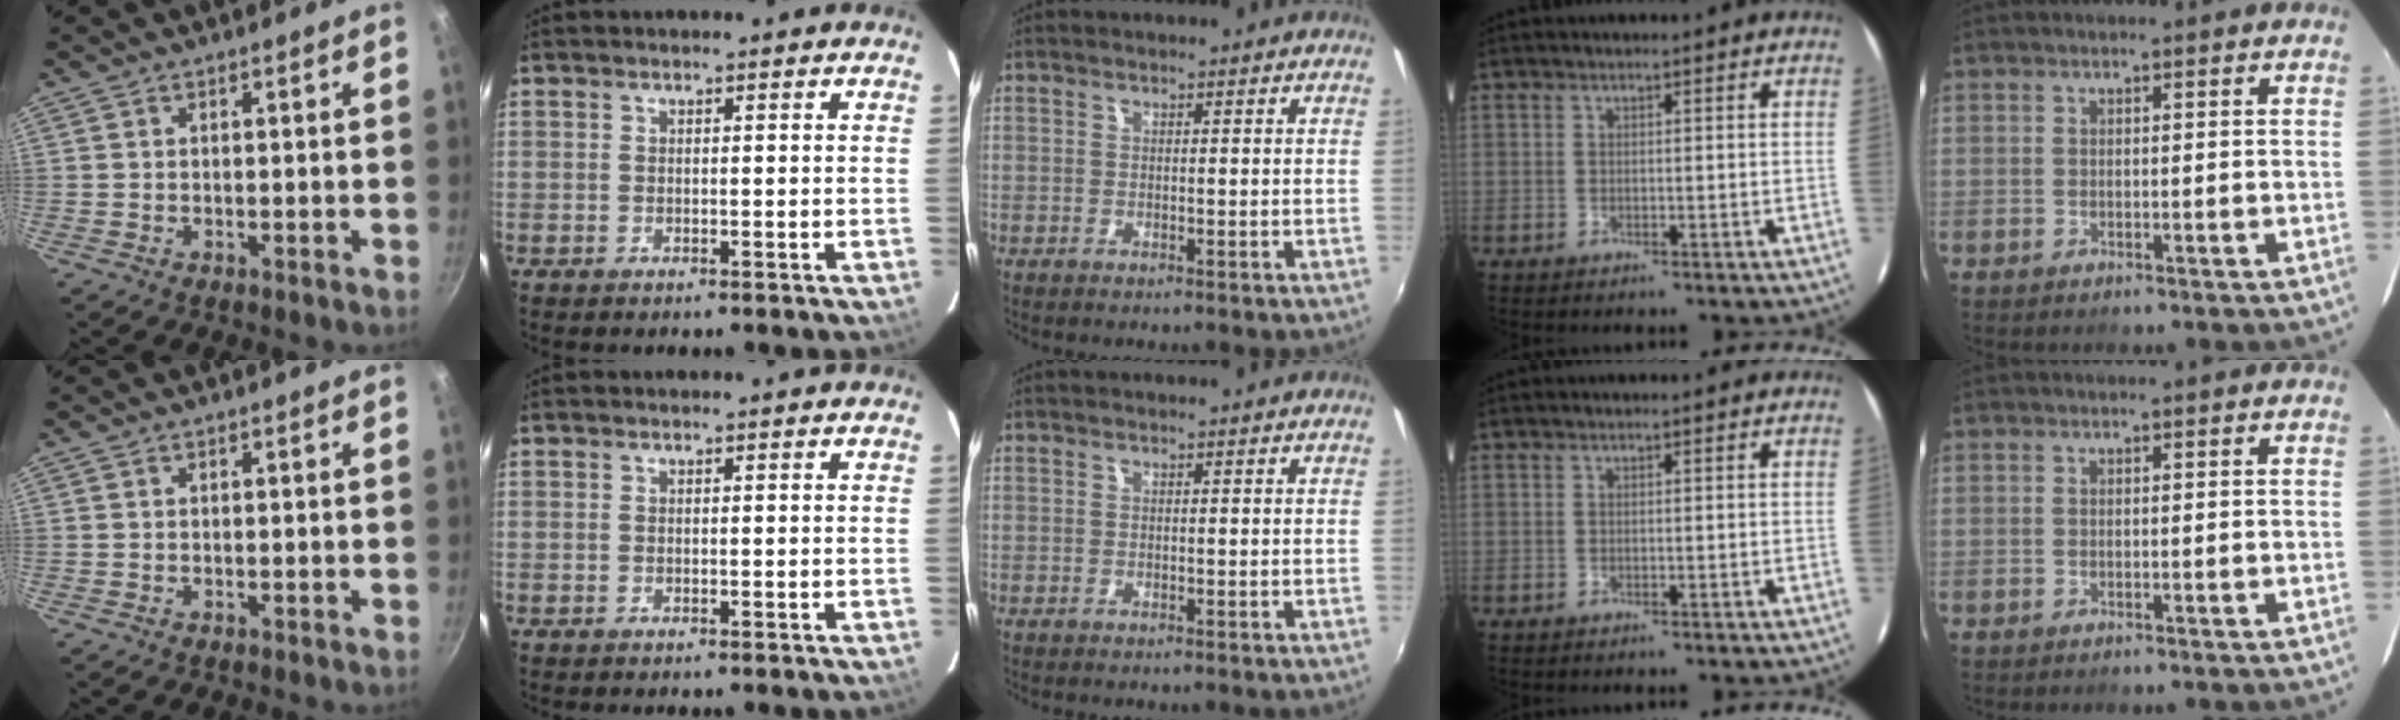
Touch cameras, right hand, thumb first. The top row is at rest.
{}